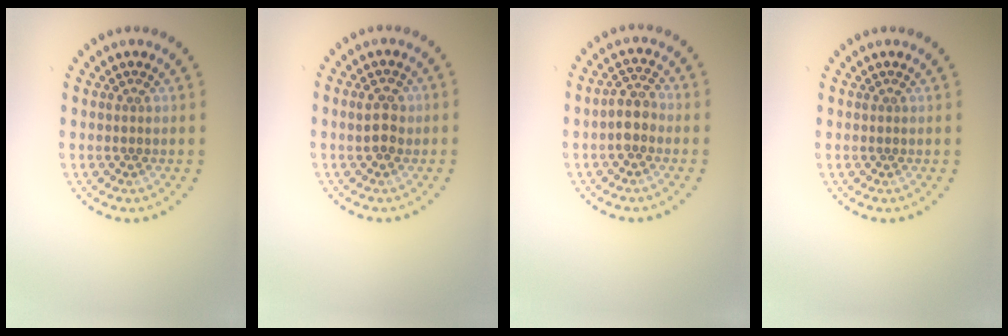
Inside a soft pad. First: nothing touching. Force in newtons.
{"total": 2.0, "press": 2.0, "slide": 0.2}
{"total": 2.3, "press": 2.1, "slide": 1.1}
{"total": 0.0}